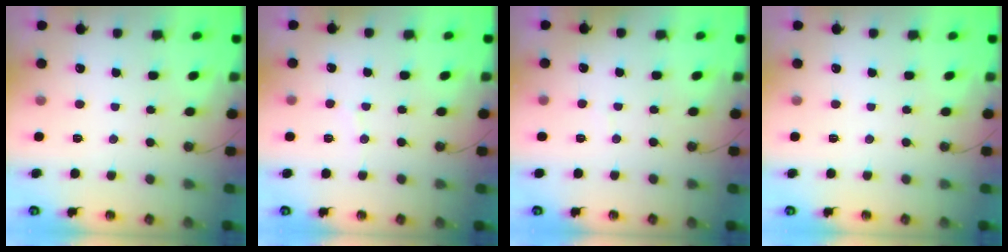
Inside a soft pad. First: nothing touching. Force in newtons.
{"total": 4.6, "press": 4.5, "slide": 0.6}
{"total": 1.6, "press": 1.5, "slide": 0.1}
{"total": 0.0}